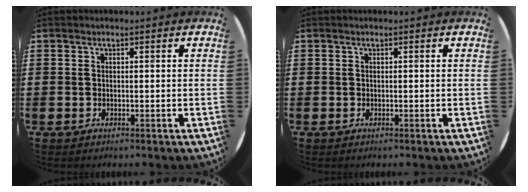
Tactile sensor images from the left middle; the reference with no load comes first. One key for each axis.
{"total": 0.0}